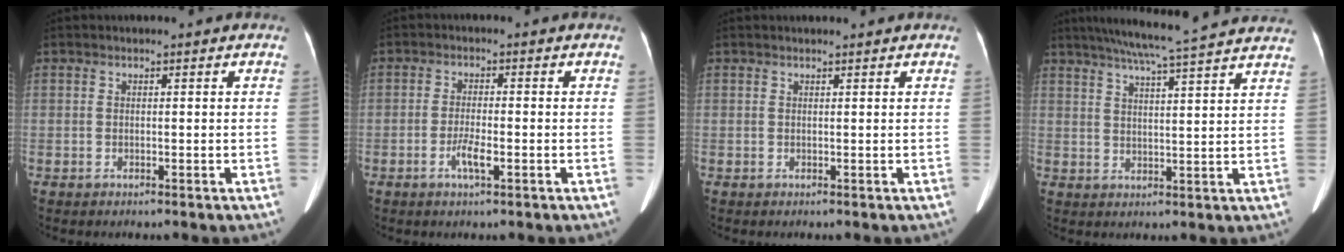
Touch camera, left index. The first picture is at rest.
{"total": 3.0, "force": [-1.4, 0.4, 2.7], "torque": [-0.055, -0.001, -0.027]}
{"total": 2.2, "force": [2.1, 0.1, 0.7], "torque": [-0.010, 0.020, 0.025]}
{"total": 18.9, "force": [16.7, -0.4, 8.8], "torque": [-0.147, 0.013, 0.214]}